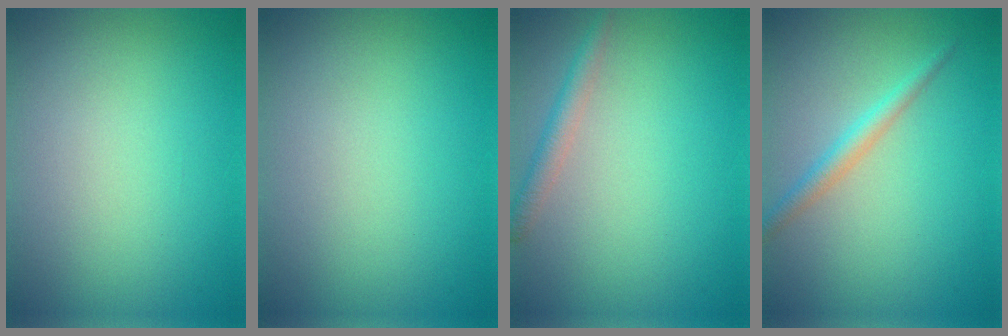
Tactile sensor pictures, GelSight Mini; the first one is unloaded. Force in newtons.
{"total": 0.0}
{"total": 1.8, "press": 1.8, "slide": 0.1}
{"total": 2.0, "press": 2.0, "slide": 0.1}